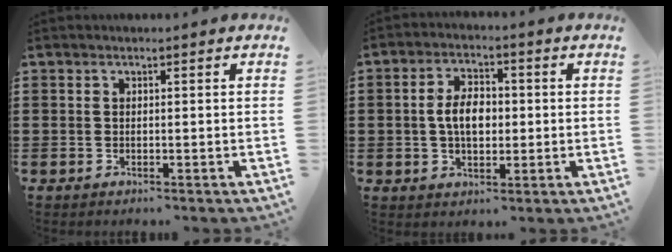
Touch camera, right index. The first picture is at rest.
{"total": 5.9, "force": [-0.1, 3.5, 4.8], "torque": [-0.100, 0.003, -0.009]}